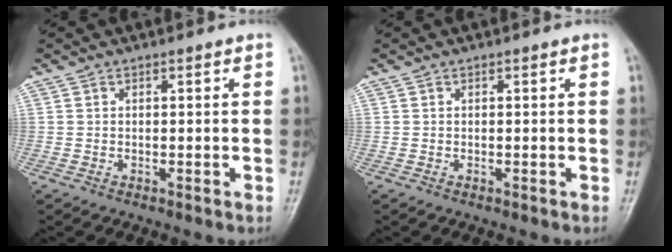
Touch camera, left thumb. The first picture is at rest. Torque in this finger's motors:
{"motor_torque": [-0.02, 0.04, -0.08, 0.01, 0.00]}